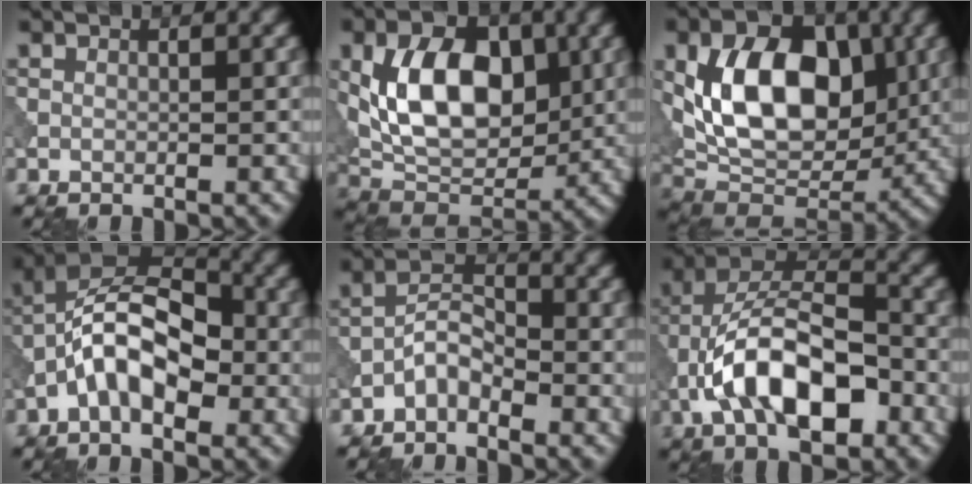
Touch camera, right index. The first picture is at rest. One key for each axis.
{"total": 9.6, "fx": 1.2, "fy": 5.9, "fz": 7.5, "tx": -0.134, "ty": -0.001, "tz": 0.018}
{"total": 10.9, "fx": 1.2, "fy": 6.9, "fz": 8.3, "tx": -0.147, "ty": -0.002, "tz": 0.021}
{"total": 7.8, "fx": -2.4, "fy": 4.1, "fz": 6.2, "tx": -0.110, "ty": 0.023, "tz": -0.053}
{"total": 2.8, "fx": -2.0, "fy": 1.2, "fz": 1.6, "tx": -0.026, "ty": 0.015, "tz": -0.042}
{"total": 11.0, "fx": -4.1, "fy": 5.4, "fz": 8.7, "tx": -0.159, "ty": 0.014, "tz": -0.078}